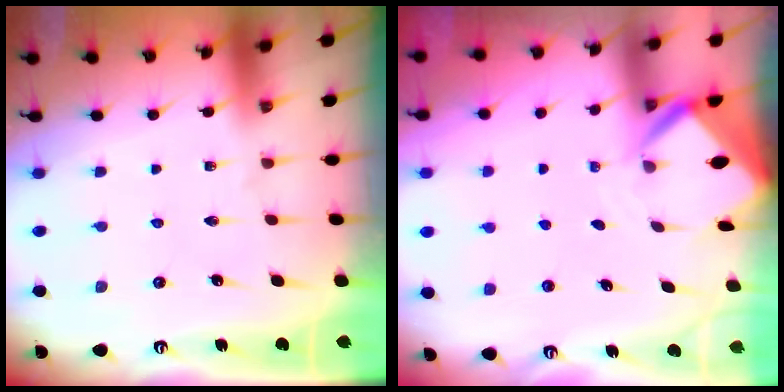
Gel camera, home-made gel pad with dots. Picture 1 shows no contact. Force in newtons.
{"total": 3.2, "press": 3.2, "slide": 0.2}